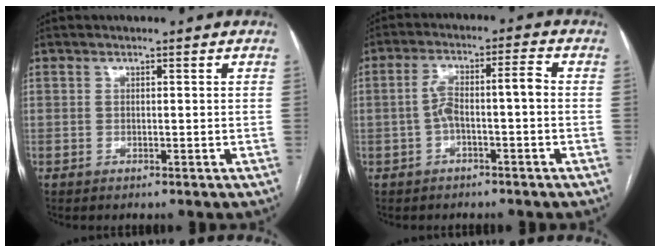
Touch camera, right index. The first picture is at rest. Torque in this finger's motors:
{"motor_torque": [0.30, 0.00, 0.13, 0.07]}